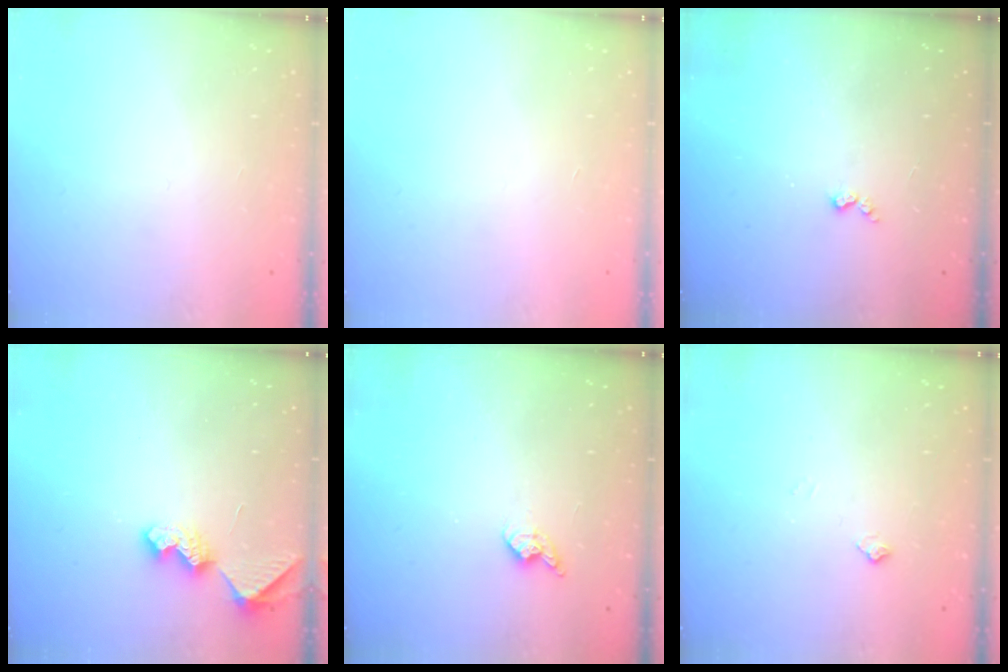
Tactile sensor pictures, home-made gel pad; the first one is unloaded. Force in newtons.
{"total": 0.0}
{"total": 2.9, "press": 2.9, "slide": 0.5}
{"total": 7.1, "press": 7.0, "slide": 0.5}
{"total": 6.2, "press": 6.1, "slide": 1.0}
{"total": 5.4, "press": 5.3, "slide": 0.7}